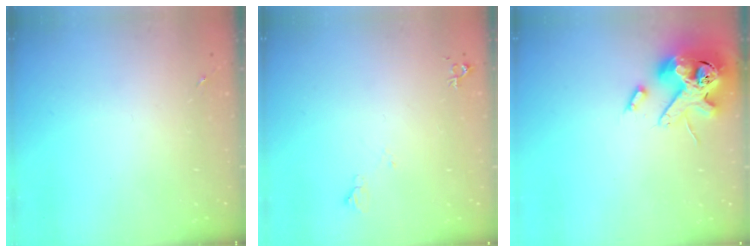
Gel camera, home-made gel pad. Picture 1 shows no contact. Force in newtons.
{"total": 5.2, "press": 5.1, "slide": 1.1}
{"total": 15.3, "press": 15.1, "slide": 2.6}